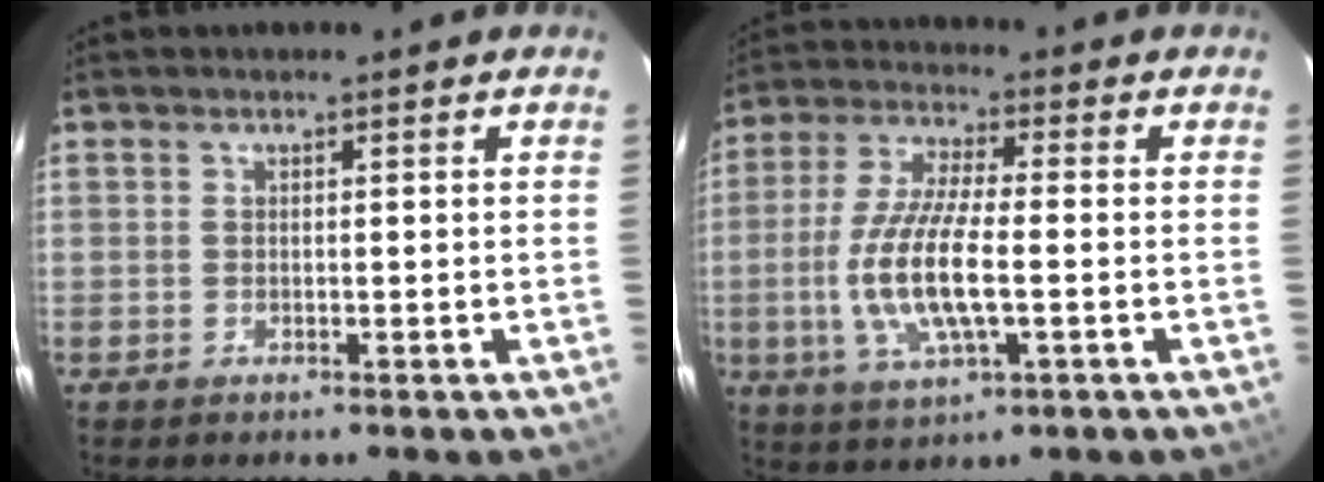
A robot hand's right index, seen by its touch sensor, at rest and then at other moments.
{"total": 12.8, "force": [-2.3, 3.6, 12.0], "torque": [-0.253, -0.007, -0.046]}